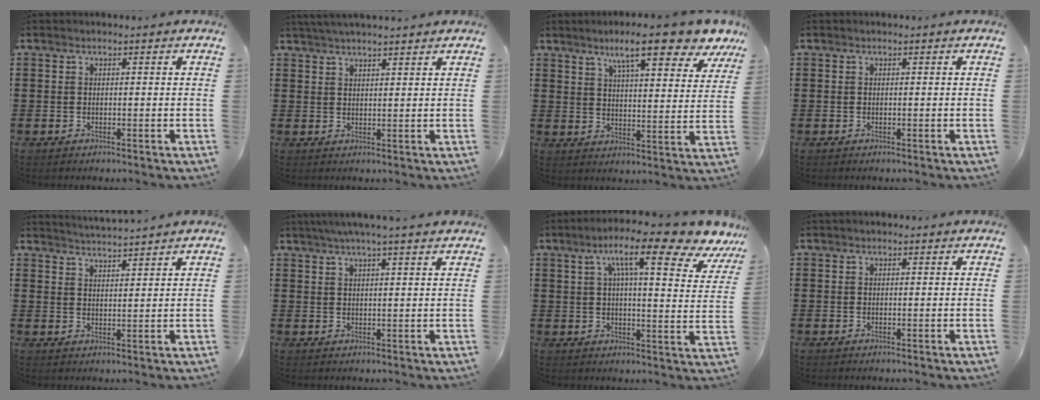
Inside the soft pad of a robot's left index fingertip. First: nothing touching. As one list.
[{"total": 2.5, "force": [2.4, -0.3, 0.7], "torque": [-0.019, 0.000, 0.045]}, {"total": 10.1, "force": [7.7, 1.1, 6.4], "torque": [-0.111, -0.029, 0.128]}, {"total": 0.0}, {"total": 3.0, "force": [2.9, -0.8, -0.1], "torque": [-0.007, -0.015, 0.053]}, {"total": 3.3, "force": [2.7, -0.5, 1.8], "torque": [-0.042, -0.002, 0.048]}, {"total": 11.4, "force": [7.3, 1.3, 8.6], "torque": [-0.148, -0.029, 0.112]}, {"total": 0.5, "force": [0.2, 0.4, 0.2], "torque": [-0.005, 0.004, 0.004]}]